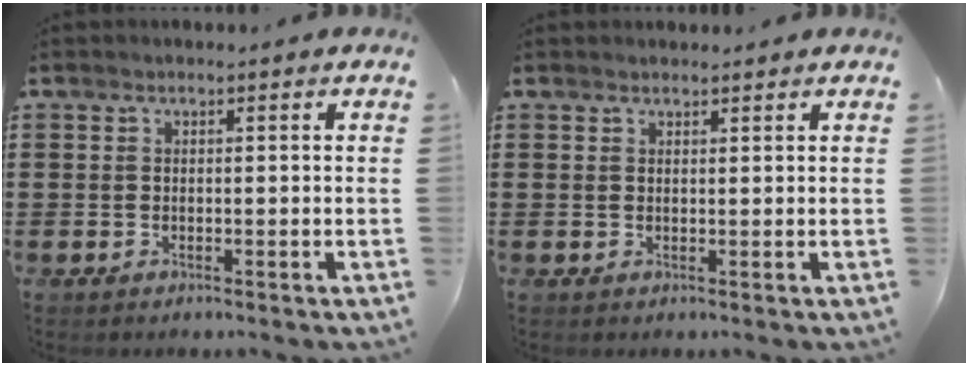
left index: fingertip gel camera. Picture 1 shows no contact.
{"total": 0.8, "force": [0.8, 0.1, 0.0], "torque": [-0.001, -0.001, 0.016]}